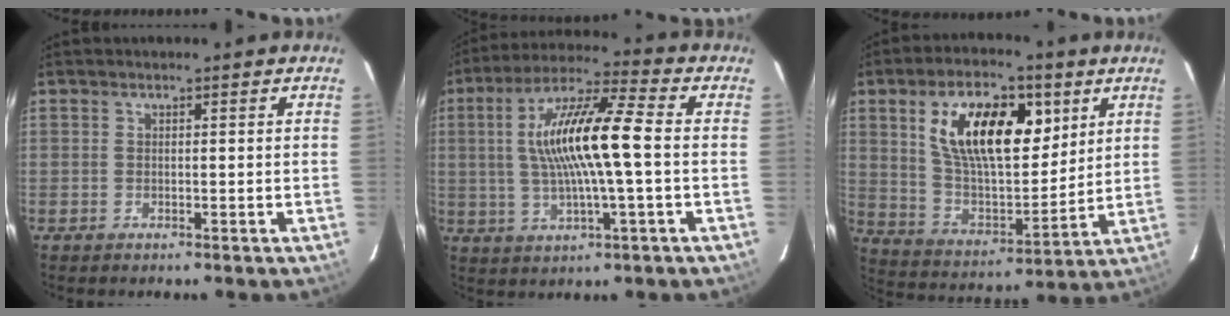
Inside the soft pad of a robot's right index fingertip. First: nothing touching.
{"total": 14.8, "force": [0.5, 1.9, 14.7], "torque": [-0.276, 0.016, 0.006]}
{"total": 19.4, "force": [7.4, 9.3, 15.3], "torque": [-0.270, 0.011, 0.137]}